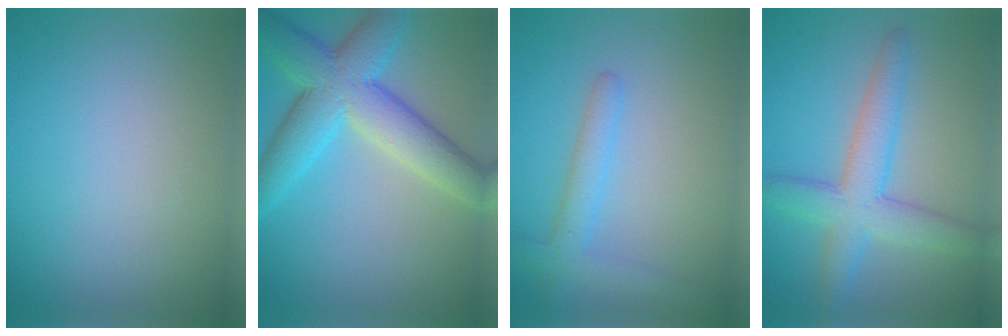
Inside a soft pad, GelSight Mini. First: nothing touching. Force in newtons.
{"total": 8.3, "press": 8.3, "slide": 0.4}
{"total": 2.9, "press": 2.9, "slide": 0.1}
{"total": 5.2, "press": 5.2, "slide": 0.1}